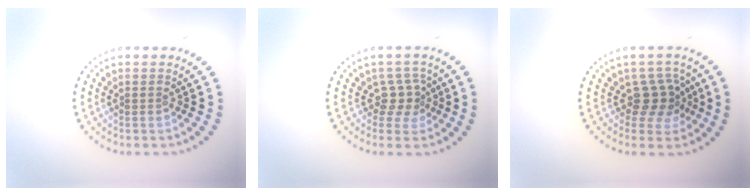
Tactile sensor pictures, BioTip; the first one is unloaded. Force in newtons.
{"total": 2.3, "press": 1.6, "slide": 1.7}
{"total": 2.8, "press": 2.4, "slide": 1.4}